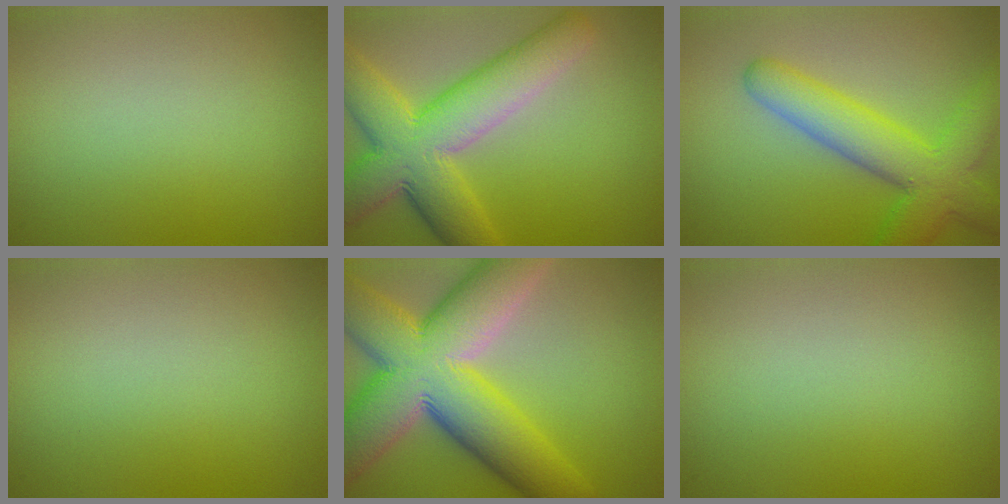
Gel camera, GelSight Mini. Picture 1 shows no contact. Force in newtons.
{"total": 9.7, "press": 9.7, "slide": 0.4}
{"total": 7.0, "press": 7.0, "slide": 0.3}
{"total": 0.0}
{"total": 15.1, "press": 15.1, "slide": 1.0}
{"total": 0.0}